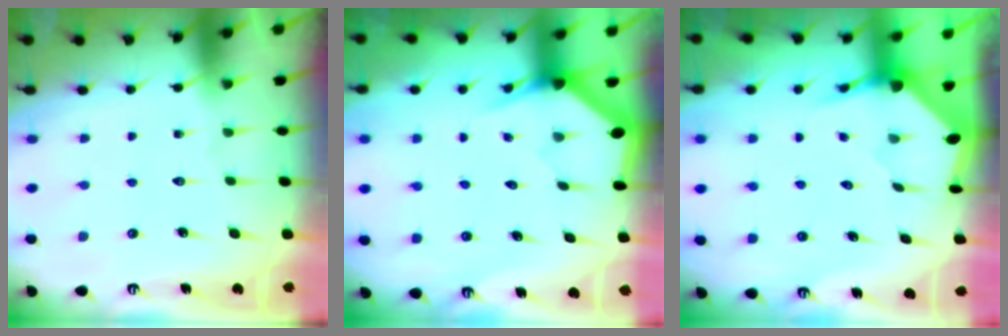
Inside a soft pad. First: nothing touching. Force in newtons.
{"total": 3.0, "press": 3.0, "slide": 0.0}
{"total": 3.7, "press": 3.6, "slide": 0.5}